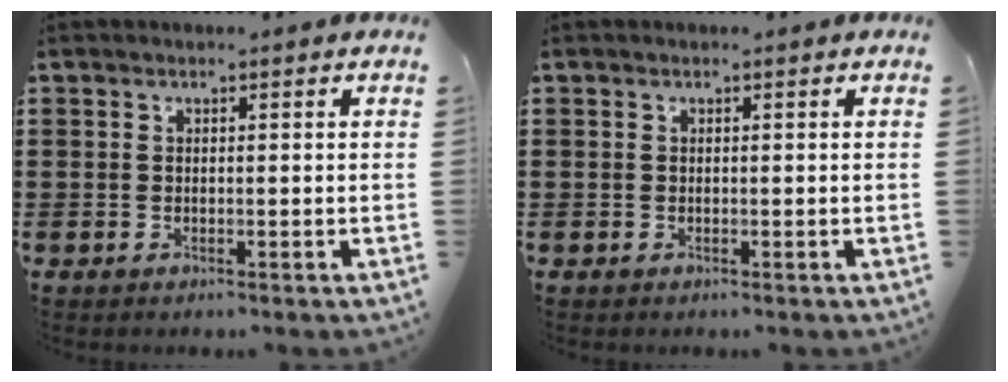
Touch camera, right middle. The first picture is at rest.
{"total": 0.0}